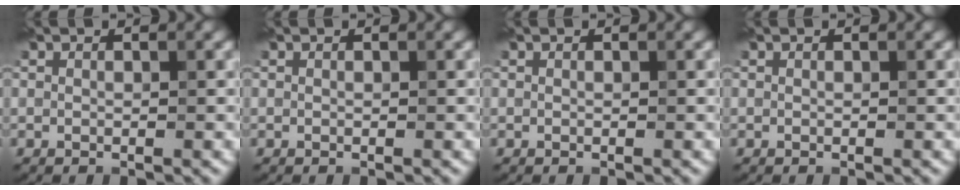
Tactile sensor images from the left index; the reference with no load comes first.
{"total": 0.0}
{"total": 0.0}
{"total": 0.0}